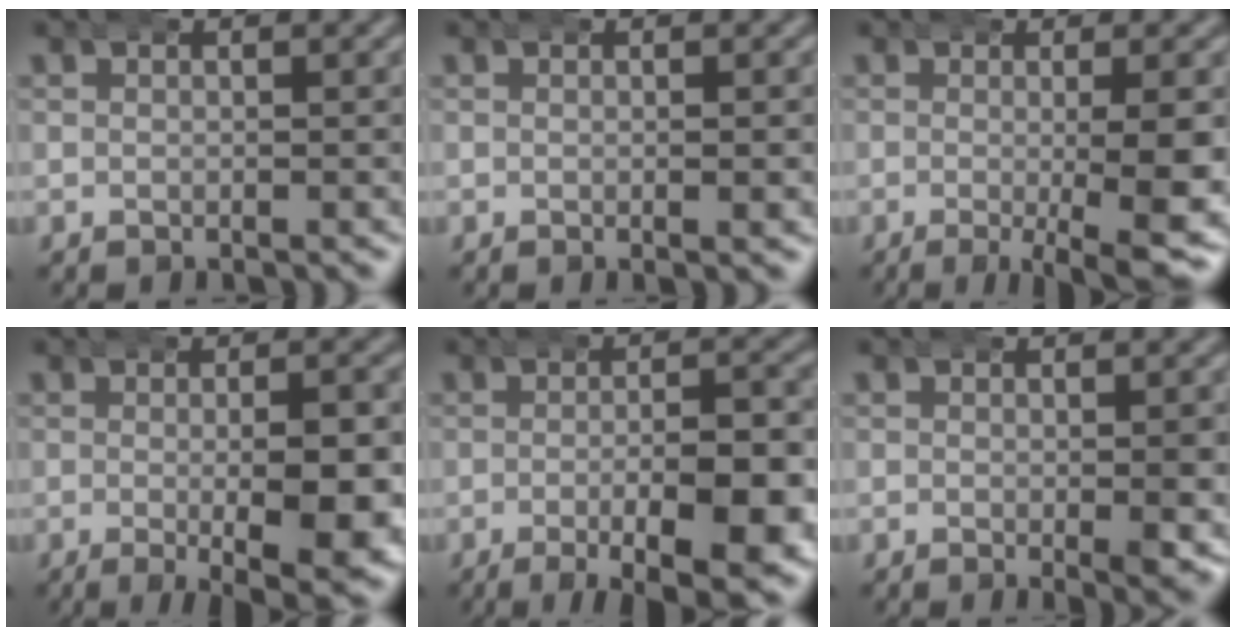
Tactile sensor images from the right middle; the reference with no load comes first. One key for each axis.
{"total": 0.7, "fx": 0.1, "fy": 0.1, "fz": 0.7, "tx": -0.010, "ty": 0.004, "tz": 0.000}
{"total": 8.5, "fx": -3.8, "fy": 2.0, "fz": 7.4, "tx": -0.099, "ty": -0.020, "tz": -0.051}
{"total": 9.0, "fx": -3.1, "fy": 2.9, "fz": 8.0, "tx": -0.109, "ty": -0.018, "tz": -0.039}
{"total": 10.3, "fx": -5.0, "fy": 3.4, "fz": 8.4, "tx": -0.106, "ty": -0.023, "tz": -0.065}
{"total": 2.5, "fx": -0.3, "fy": 0.5, "fz": 2.4, "tx": -0.035, "ty": -0.005, "tz": -0.005}